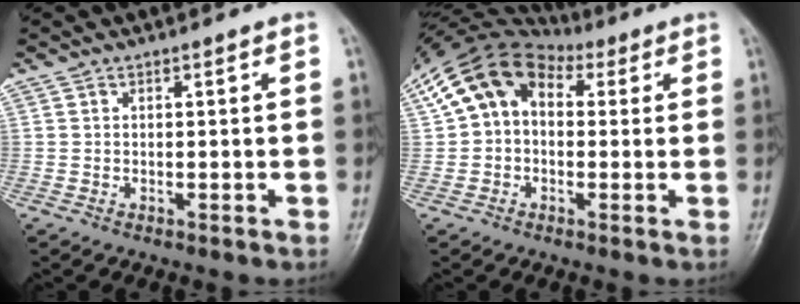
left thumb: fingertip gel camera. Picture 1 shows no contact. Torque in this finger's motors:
{"motor_torque": [0.36, 0.51, 0.08, -0.19, 0.41]}